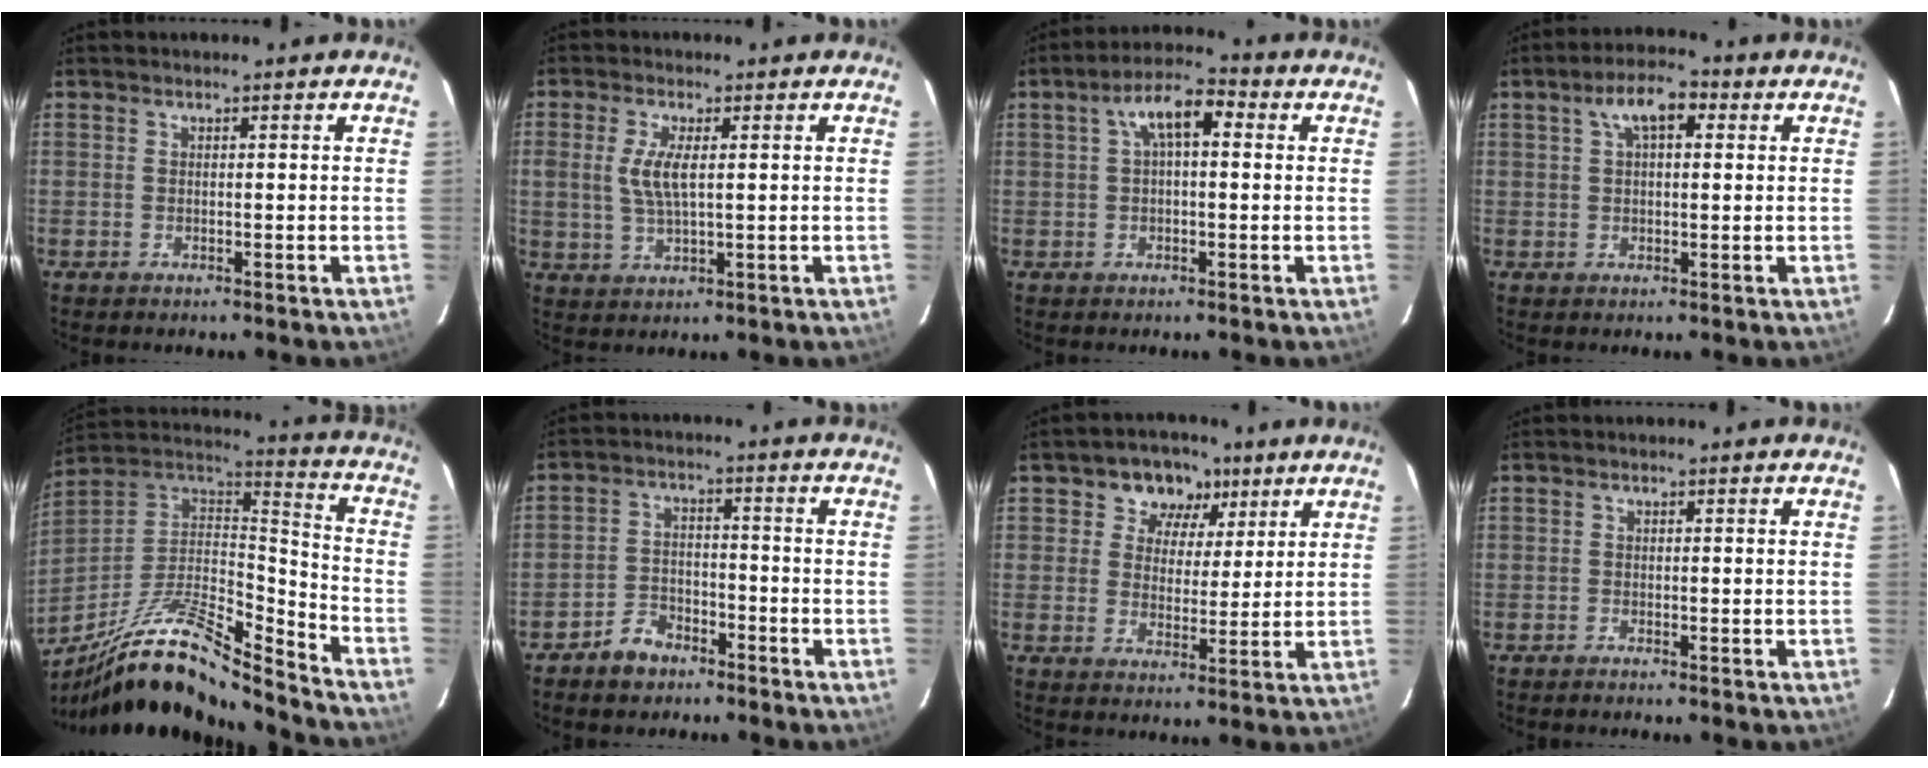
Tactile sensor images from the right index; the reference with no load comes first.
{"total": 5.6, "force": [0.9, 2.0, 5.1], "torque": [-0.107, 0.001, 0.019]}
{"total": 7.3, "force": [1.9, 3.1, 6.3], "torque": [-0.116, 0.027, 0.030]}
{"total": 6.3, "force": [2.4, 2.9, 5.1], "torque": [-0.092, 0.022, 0.041]}
{"total": 22.1, "force": [-16.4, 4.6, 14.0], "torque": [-0.259, -0.023, -0.293]}
{"total": 5.8, "force": [-4.5, 3.3, 1.7], "torque": [-0.050, 0.014, -0.073]}
{"total": 7.7, "force": [3.9, 6.2, 2.3], "torque": [-0.036, 0.006, 0.056]}
{"total": 0.6, "force": [-0.6, 0.0, 0.0], "torque": [-0.004, -0.002, -0.011]}